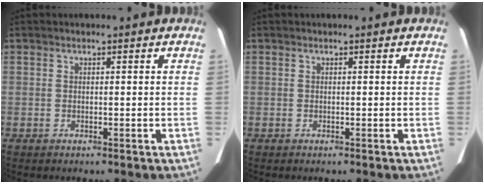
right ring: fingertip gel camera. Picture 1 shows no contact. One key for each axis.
{"total": 0.0}